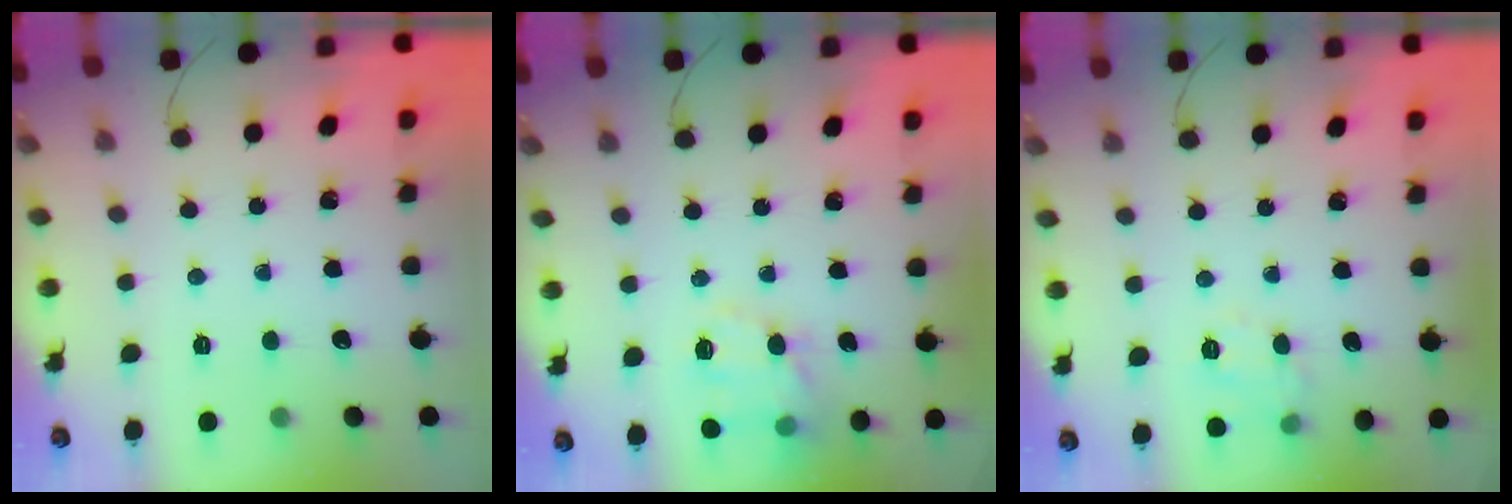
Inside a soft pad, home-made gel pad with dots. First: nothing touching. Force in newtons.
{"total": 11.7, "press": 11.6, "slide": 1.2}
{"total": 6.0, "press": 5.9, "slide": 1.0}